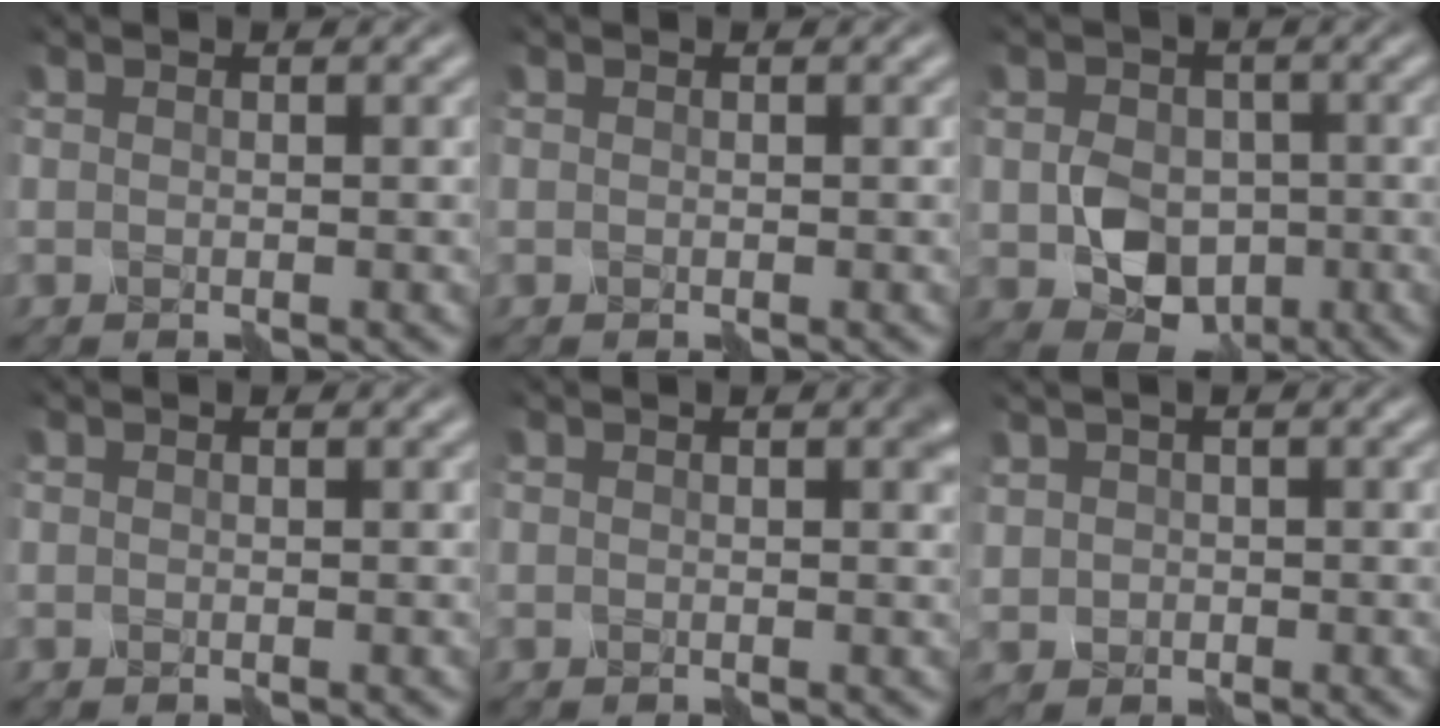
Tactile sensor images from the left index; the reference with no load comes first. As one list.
[{"total": 0.0}, {"total": 4.3, "force": [-1.2, 3.4, 2.3], "torque": [-0.048, 0.001, -0.013]}, {"total": 0.0}, {"total": 0.7, "force": [0.0, 0.0, 0.7], "torque": [-0.012, 0.008, 0.003]}, {"total": 1.1, "force": [0.0, 0.9, -0.7], "torque": [0.016, 0.003, 0.008]}]